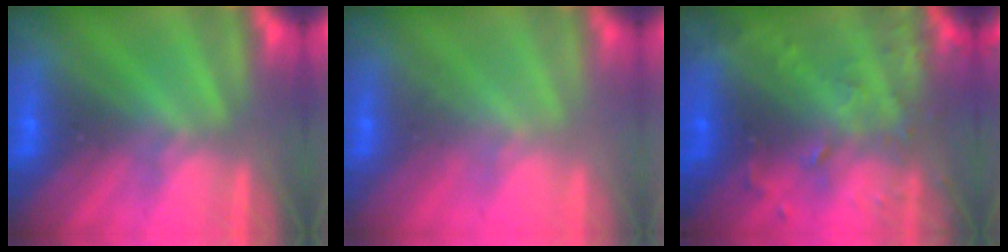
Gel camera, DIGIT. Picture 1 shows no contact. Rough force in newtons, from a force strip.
{"total": 2.2}
{"total": 7.9}